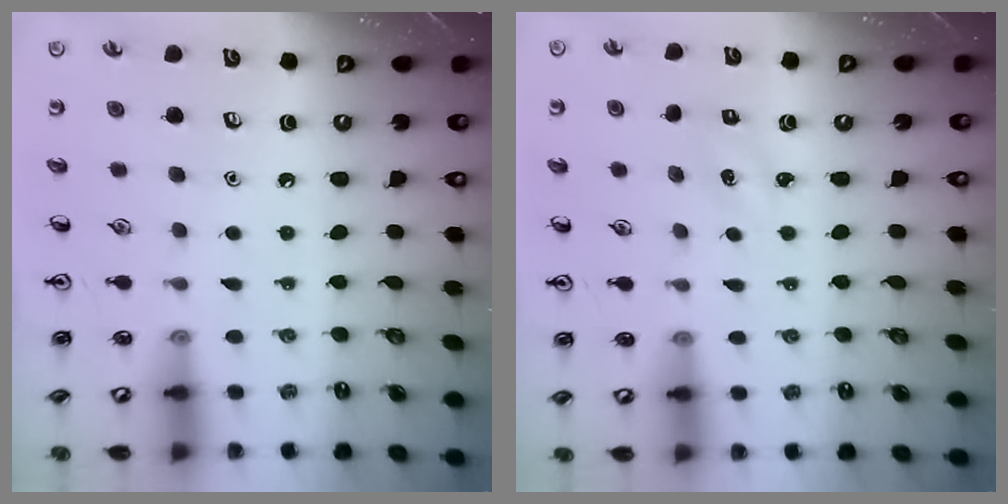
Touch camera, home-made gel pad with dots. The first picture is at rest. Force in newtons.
{"total": 1.4, "press": 1.3, "slide": 0.6}